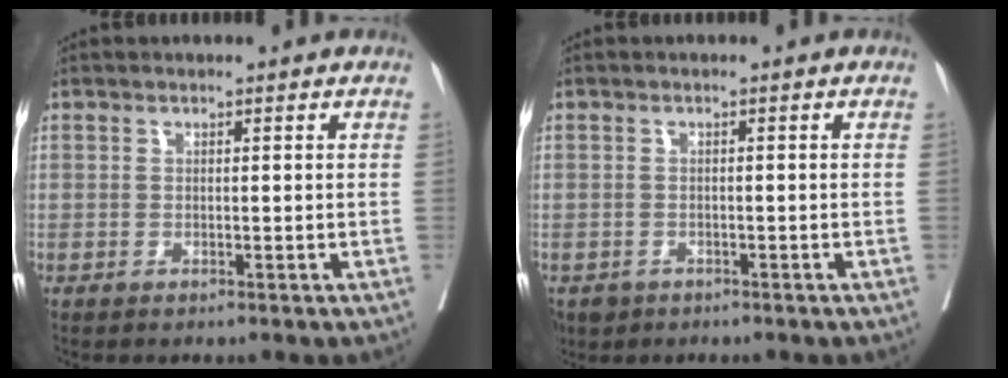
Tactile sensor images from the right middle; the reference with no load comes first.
{"total": 3.1, "force": [-2.0, 2.3, 0.5], "torque": [-0.005, 0.002, -0.032]}